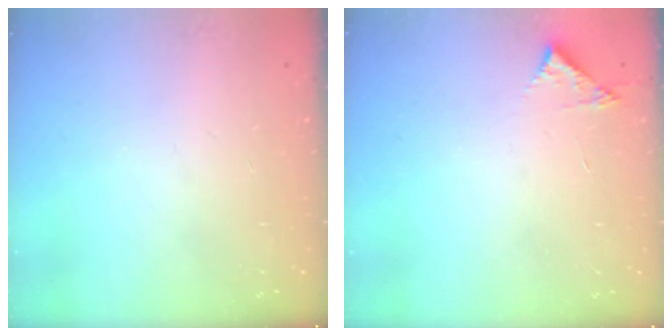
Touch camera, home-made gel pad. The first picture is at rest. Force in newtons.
{"total": 3.7, "press": 3.7, "slide": 0.1}